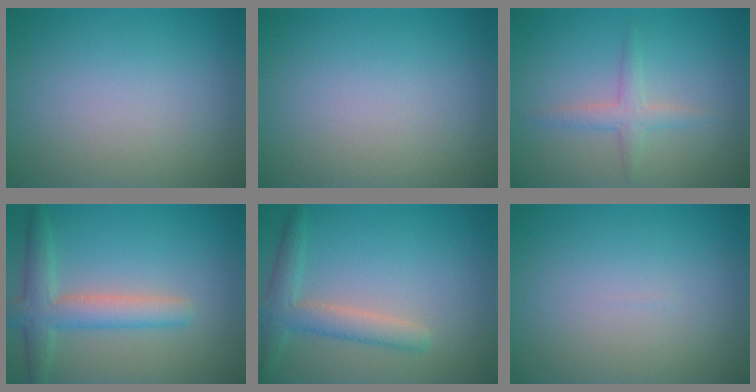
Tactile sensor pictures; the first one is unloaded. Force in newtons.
{"total": 0.0}
{"total": 1.9, "press": 1.9, "slide": 0.1}
{"total": 4.1, "press": 4.1, "slide": 0.2}
{"total": 3.3, "press": 3.3, "slide": 0.1}
{"total": 0.0}